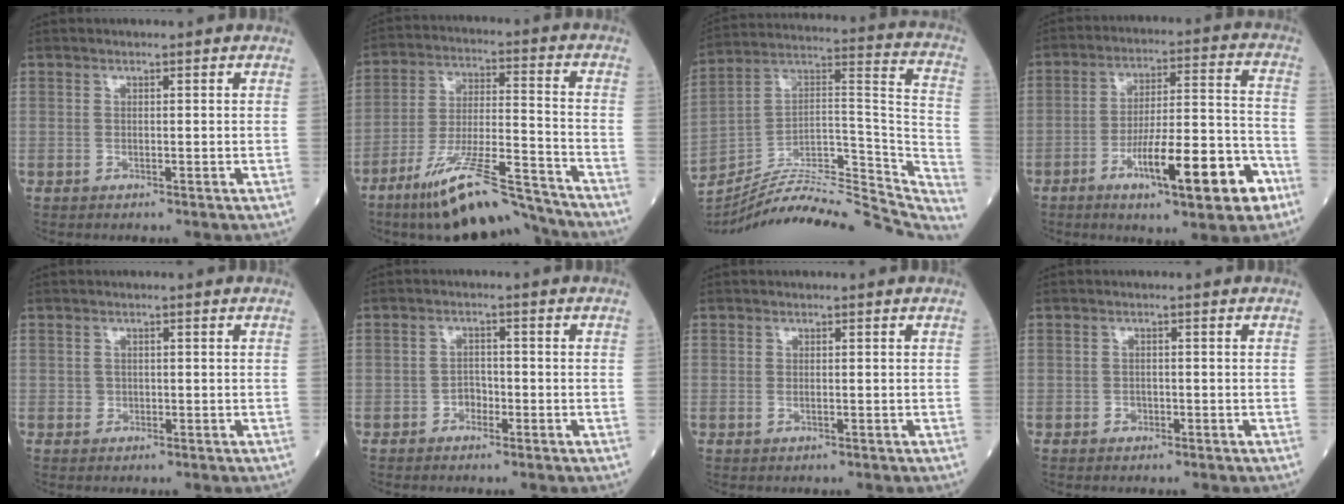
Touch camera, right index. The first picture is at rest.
{"total": 15.5, "force": [-12.8, 1.2, 8.7], "torque": [-0.159, -0.006, -0.225]}
{"total": 30.7, "force": [-28.2, 4.4, 11.5], "torque": [-0.123, 0.015, -0.409]}
{"total": 15.2, "force": [-7.2, 2.5, 13.1], "torque": [-0.208, 0.011, -0.105]}
{"total": 1.2, "force": [-0.1, 1.1, 0.2], "torque": [0.000, 0.003, -0.001]}
{"total": 1.9, "force": [-1.0, 1.3, 0.9], "torque": [-0.007, 0.008, -0.019]}
{"total": 0.5, "force": [-0.1, 0.2, 0.5], "torque": [-0.011, -0.002, -0.001]}
{"total": 0.8, "force": [-0.5, 0.6, 0.2], "torque": [-0.002, 0.004, -0.009]}